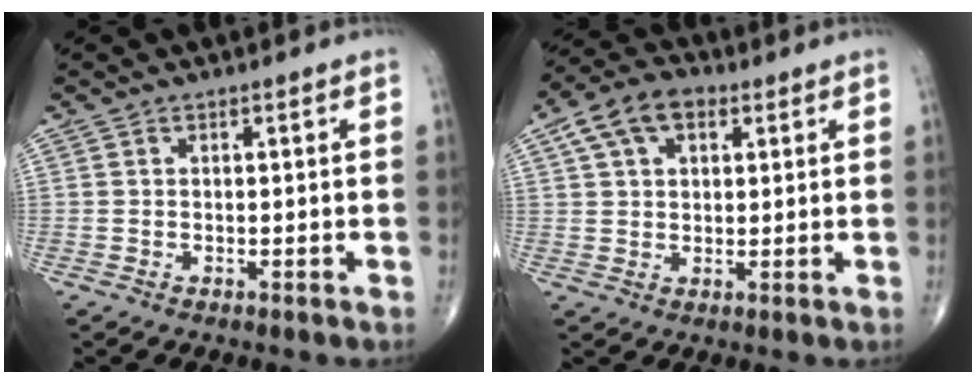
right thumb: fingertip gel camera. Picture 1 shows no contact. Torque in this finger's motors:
{"motor_torque": [0.09, 0.09, 0.03, -0.01, 0.08]}